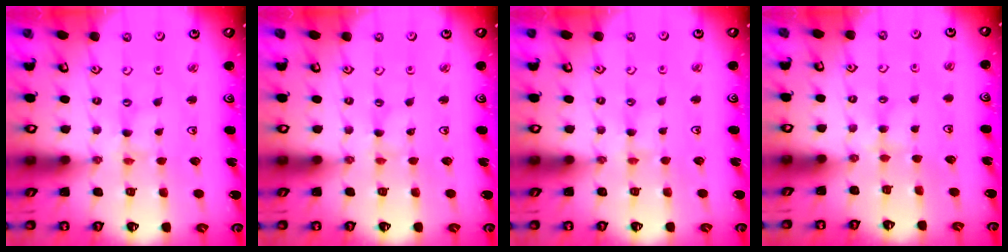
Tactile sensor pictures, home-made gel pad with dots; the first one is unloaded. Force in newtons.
{"total": 0.0}
{"total": 2.1, "press": 2.1, "slide": 0.2}
{"total": 2.7, "press": 2.7, "slide": 0.5}